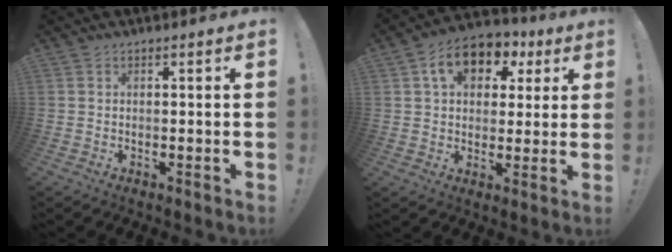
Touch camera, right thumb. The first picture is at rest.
{"total": 13.2, "force": [5.6, 9.1, 7.8], "torque": [-0.116, -0.014, 0.104]}